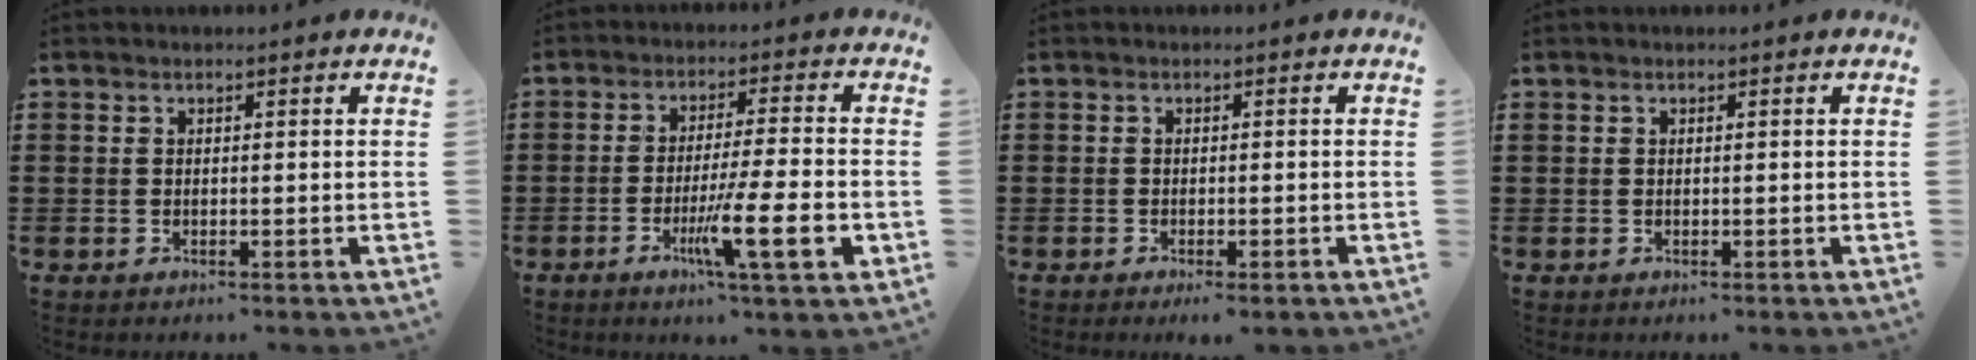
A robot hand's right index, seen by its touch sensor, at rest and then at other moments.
{"total": 11.3, "force": [-3.8, 1.1, 10.6], "torque": [-0.191, -0.010, -0.066]}
{"total": 1.0, "force": [-0.9, 0.0, 0.5], "torque": [-0.010, -0.003, -0.016]}
{"total": 0.0}